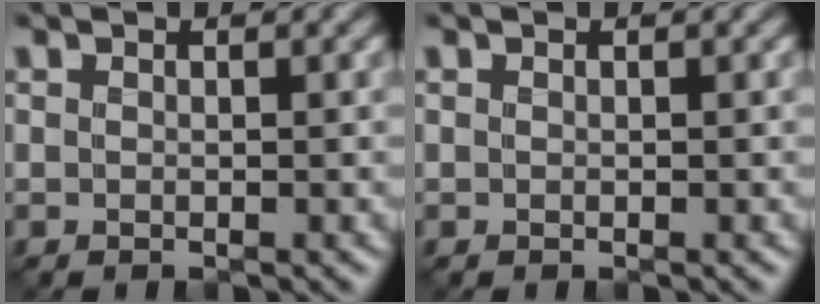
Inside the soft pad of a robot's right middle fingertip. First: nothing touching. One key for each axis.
{"total": 0.0}